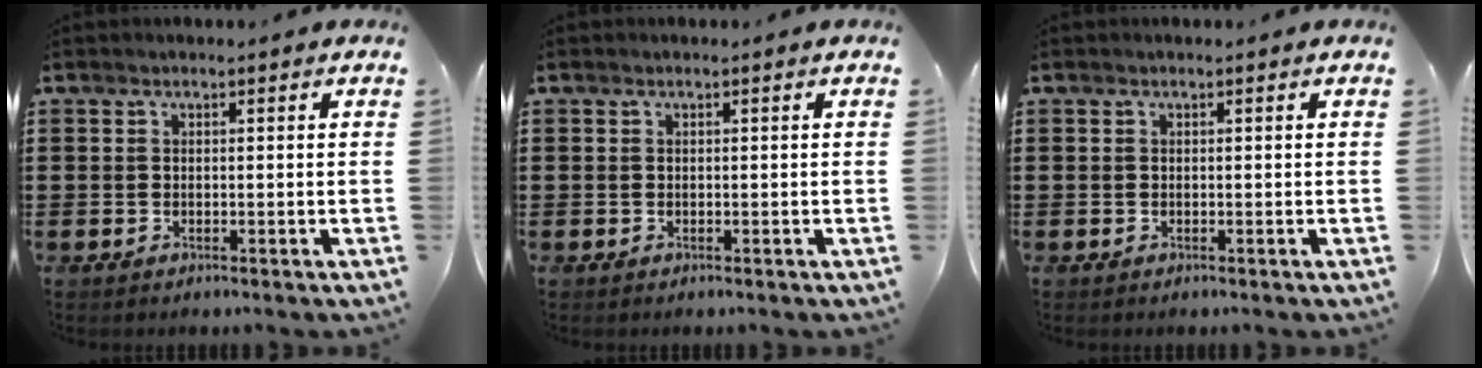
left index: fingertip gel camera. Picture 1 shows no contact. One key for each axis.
{"total": 0.0}
{"total": 0.0}